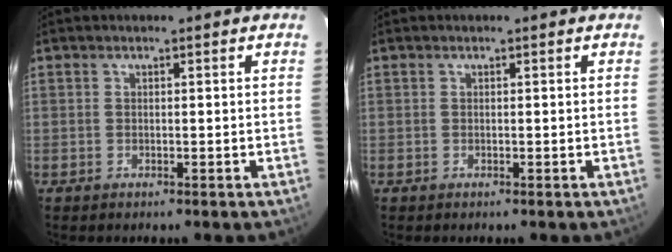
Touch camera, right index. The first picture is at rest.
{"total": 0.0}